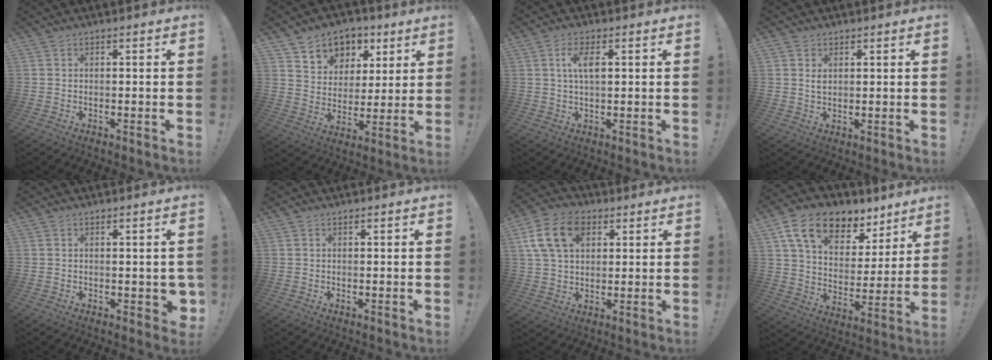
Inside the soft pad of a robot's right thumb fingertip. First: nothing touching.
{"total": 8.9, "force": [4.8, 7.3, 1.7], "torque": [-0.015, -0.045, 0.095]}
{"total": 5.4, "force": [1.3, 2.2, 4.7], "torque": [-0.077, 0.003, 0.019]}
{"total": 2.0, "force": [1.1, 1.3, 1.1], "torque": [-0.008, -0.007, 0.017]}
{"total": 2.6, "force": [-0.2, 1.8, 1.9], "torque": [-0.017, 0.003, 0.000]}
{"total": 0.0}
{"total": 14.8, "force": [5.8, 10.3, 9.0], "torque": [-0.161, -0.010, 0.112]}
{"total": 16.5, "force": [10.5, 9.4, 8.6], "torque": [-0.150, -0.057, 0.193]}